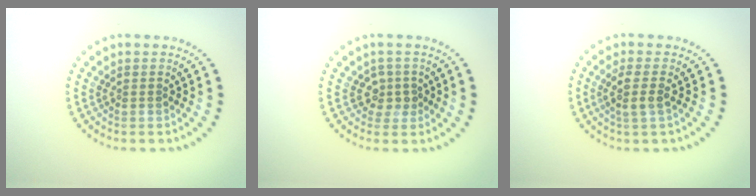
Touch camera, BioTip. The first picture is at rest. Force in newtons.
{"total": 1.7, "press": 1.3, "slide": 1.0}
{"total": 2.0, "press": 1.7, "slide": 1.1}